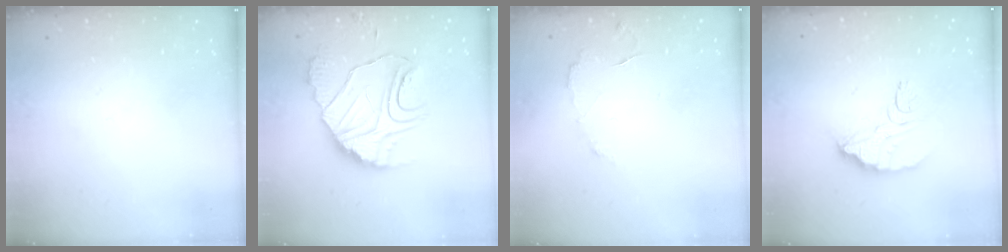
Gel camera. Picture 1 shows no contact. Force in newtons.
{"total": 14.2, "press": 14.1, "slide": 0.8}
{"total": 3.8, "press": 3.8, "slide": 0.2}
{"total": 10.1, "press": 10.1, "slide": 0.7}